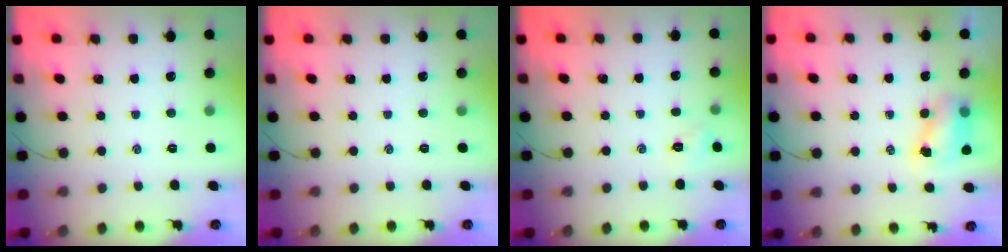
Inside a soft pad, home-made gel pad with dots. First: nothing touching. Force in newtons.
{"total": 0.0}
{"total": 2.2, "press": 2.2, "slide": 0.6}
{"total": 7.2, "press": 7.1, "slide": 1.1}